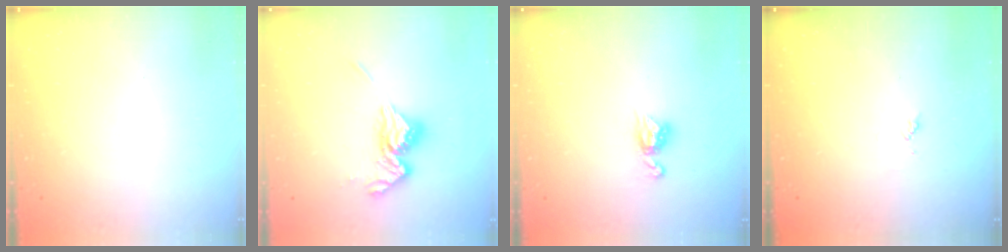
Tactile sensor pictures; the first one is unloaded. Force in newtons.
{"total": 12.3, "press": 12.3, "slide": 1.3}
{"total": 7.9, "press": 7.9, "slide": 0.6}
{"total": 3.6, "press": 3.6, "slide": 0.5}